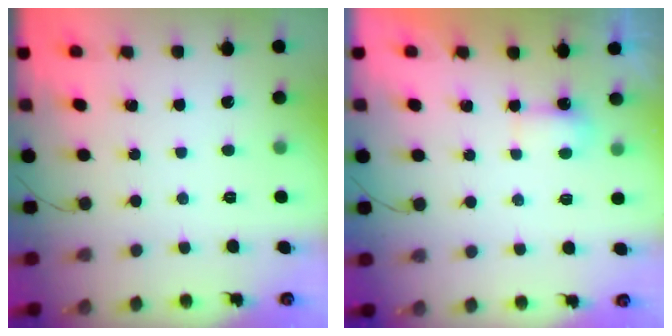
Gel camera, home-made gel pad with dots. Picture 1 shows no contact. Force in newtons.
{"total": 3.3, "press": 3.1, "slide": 1.0}